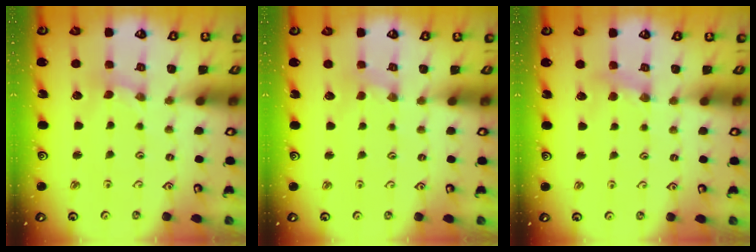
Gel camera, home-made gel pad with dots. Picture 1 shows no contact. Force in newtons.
{"total": 0.0}
{"total": 4.4, "press": 4.4, "slide": 0.5}